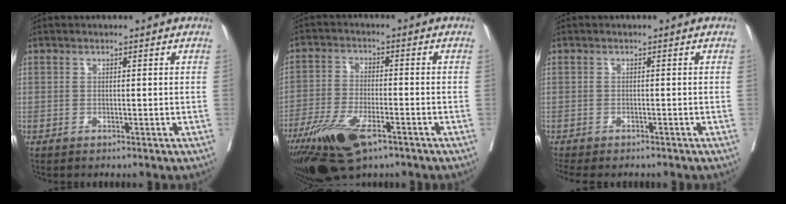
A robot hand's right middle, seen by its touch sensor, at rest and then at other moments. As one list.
[{"total": 12.4, "force": [-7.5, 3.9, 9.1], "torque": [-0.176, -0.024, -0.131]}, {"total": 7.0, "force": [-6.1, 2.1, 2.7], "torque": [-0.039, -0.007, -0.085]}]